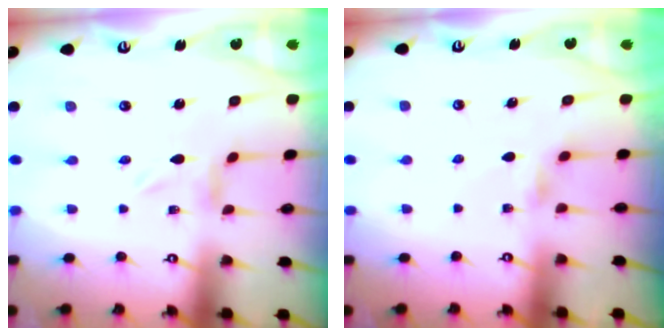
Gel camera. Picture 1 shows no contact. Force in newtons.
{"total": 1.8, "press": 1.8, "slide": 0.3}